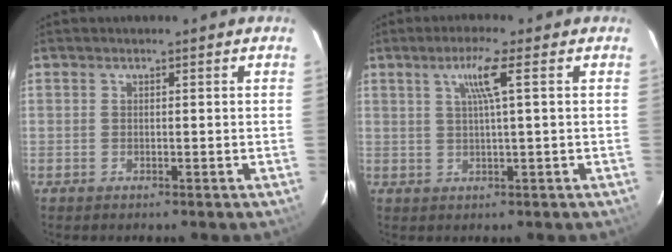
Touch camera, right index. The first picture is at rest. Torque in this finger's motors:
{"motor_torque": [0.08, 0.01, 0.10, 0.08]}